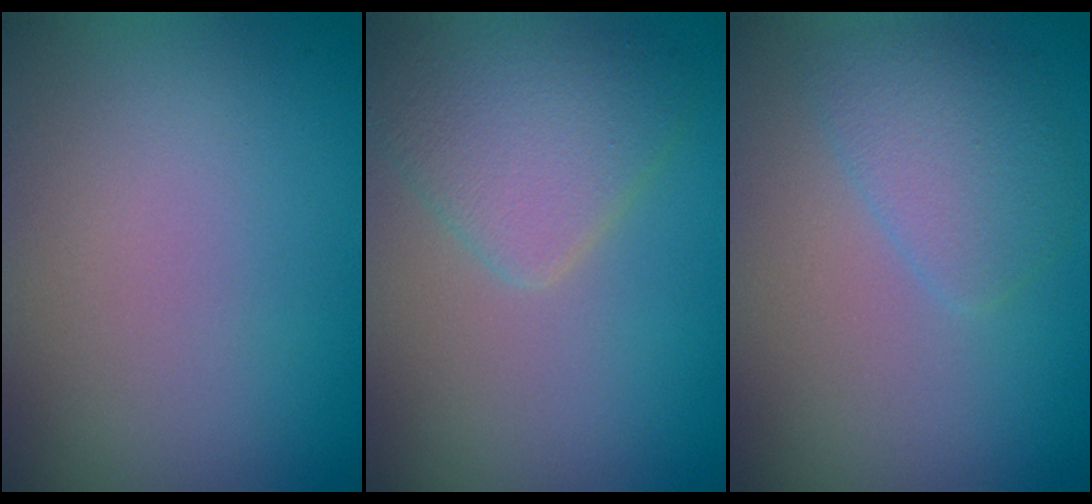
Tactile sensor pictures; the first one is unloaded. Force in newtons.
{"total": 4.0, "press": 4.0, "slide": 0.2}
{"total": 2.7, "press": 2.7, "slide": 0.1}